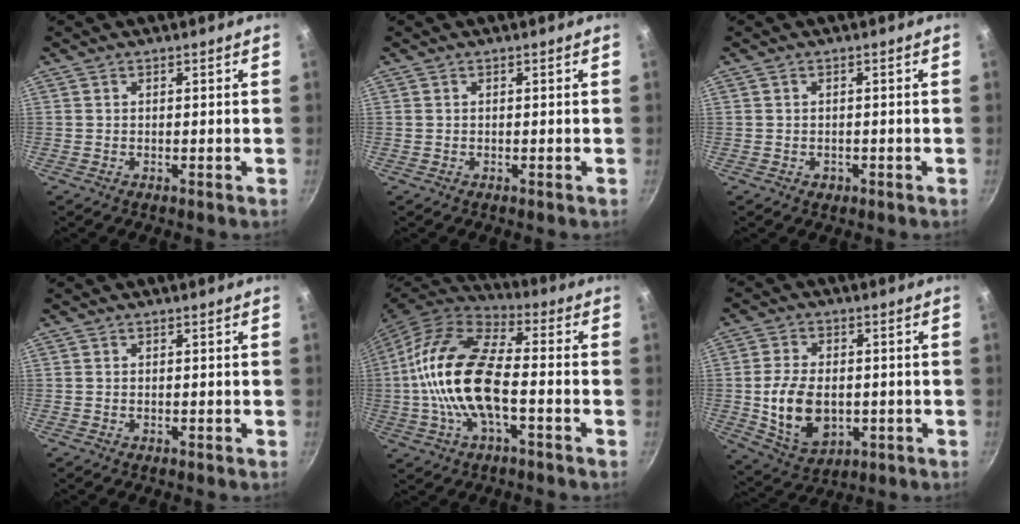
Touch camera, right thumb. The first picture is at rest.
{"total": 0.0}
{"total": 1.4, "force": [-0.5, 1.2, 0.6], "torque": [-0.007, 0.002, -0.003]}
{"total": 0.0}
{"total": 18.6, "force": [-2.4, 8.5, 16.4], "torque": [-0.306, 0.034, -0.060]}
{"total": 12.7, "force": [-1.3, 8.5, 9.4], "torque": [-0.160, 0.000, -0.009]}